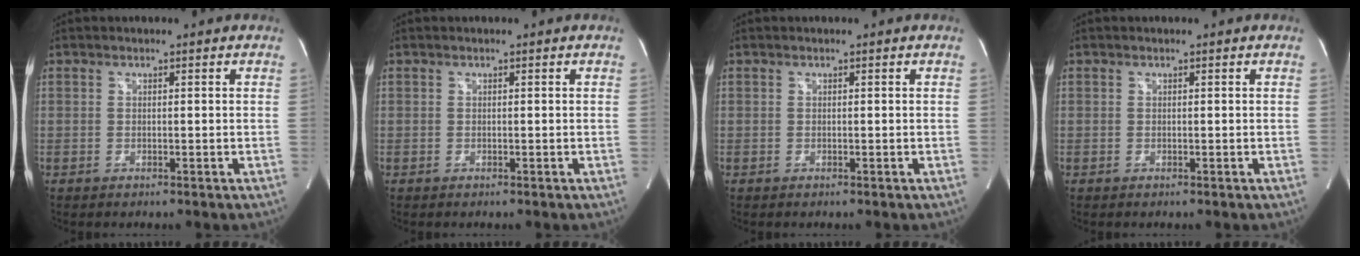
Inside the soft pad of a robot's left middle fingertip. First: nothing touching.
{"total": 0.0}
{"total": 0.0}
{"total": 0.0}